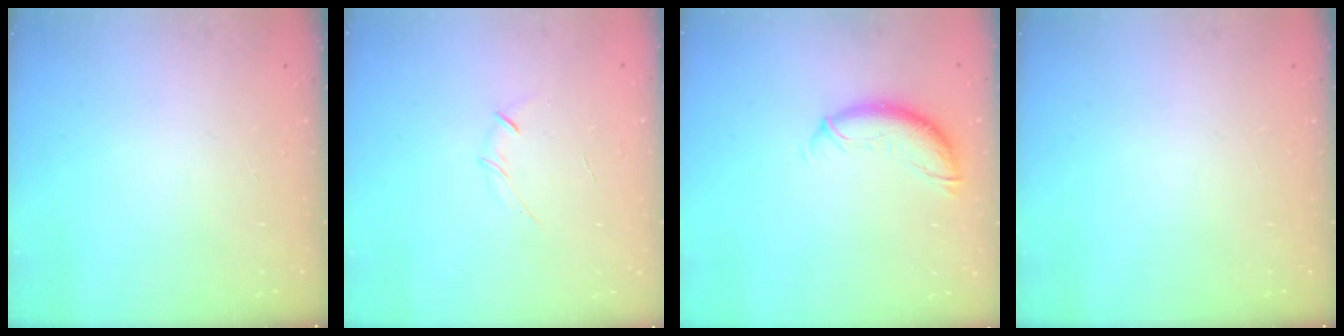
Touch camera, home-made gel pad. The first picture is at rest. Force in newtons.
{"total": 3.8, "press": 3.7, "slide": 0.9}
{"total": 10.1, "press": 10.0, "slide": 0.7}
{"total": 0.0}